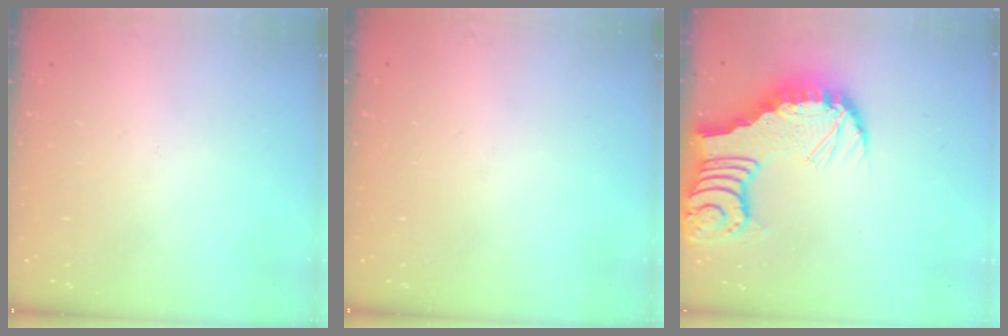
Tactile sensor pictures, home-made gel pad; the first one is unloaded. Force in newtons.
{"total": 0.0}
{"total": 7.1, "press": 7.1, "slide": 0.9}